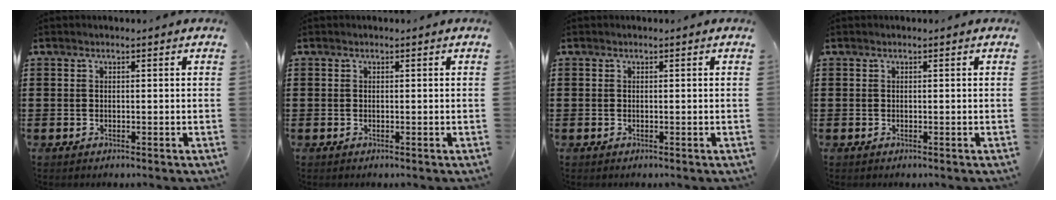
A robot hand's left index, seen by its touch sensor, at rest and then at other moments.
{"total": 0.0}
{"total": 0.0}
{"total": 0.0}